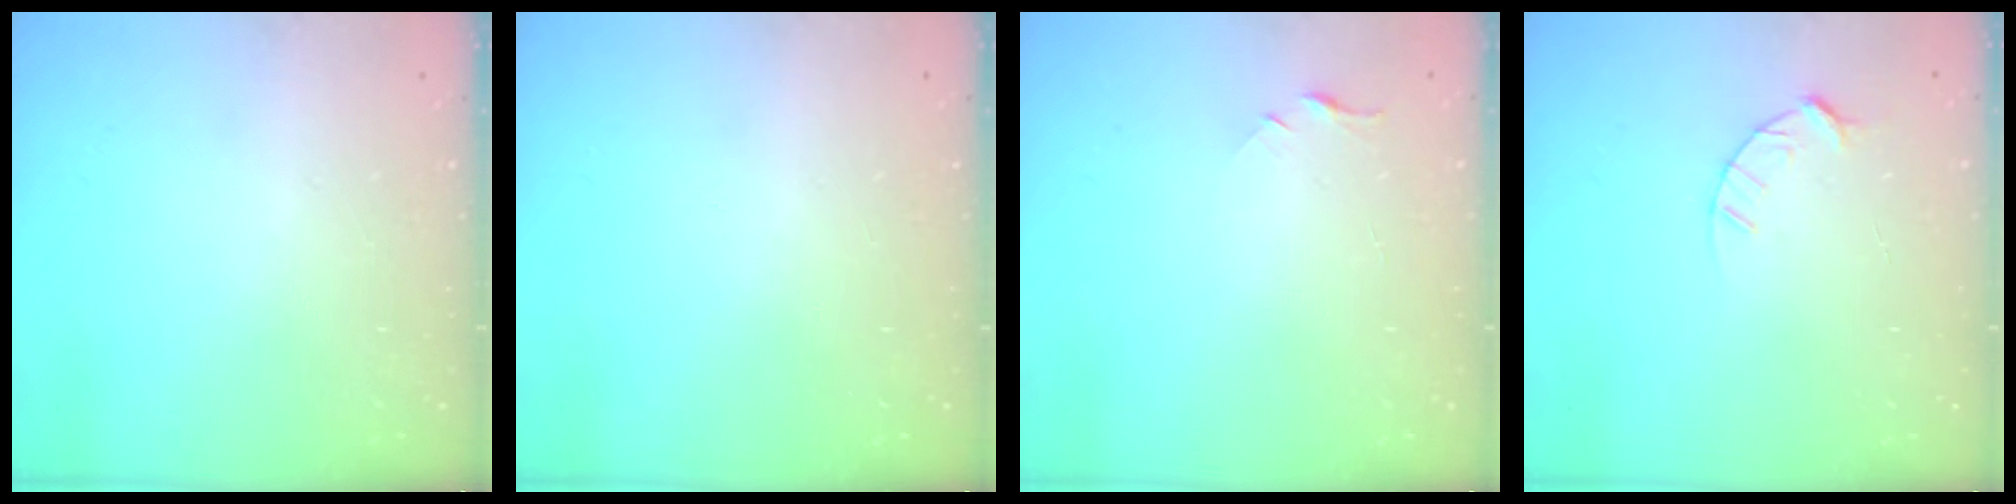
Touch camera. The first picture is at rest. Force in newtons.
{"total": 0.0}
{"total": 2.8, "press": 2.7, "slide": 0.4}
{"total": 4.3, "press": 4.3, "slide": 0.5}